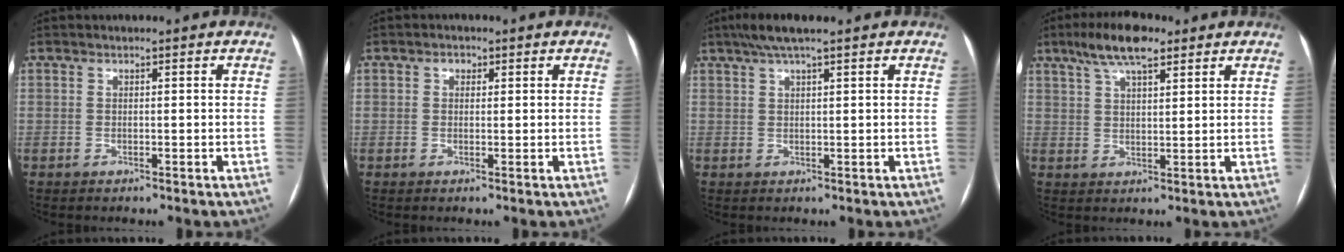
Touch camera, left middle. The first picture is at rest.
{"total": 1.3, "force": [0.5, 1.0, 0.7], "torque": [-0.011, 0.006, 0.007]}
{"total": 5.6, "force": [4.2, 0.3, 3.7], "torque": [-0.069, 0.033, 0.074]}
{"total": 8.4, "force": [5.7, 2.3, 5.8], "torque": [-0.111, 0.019, 0.099]}